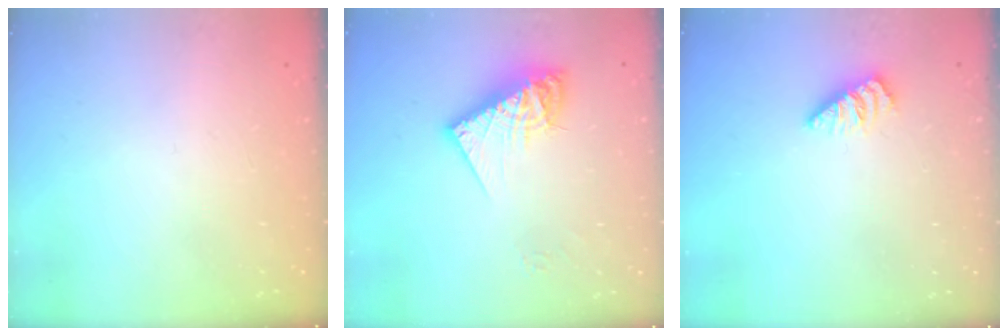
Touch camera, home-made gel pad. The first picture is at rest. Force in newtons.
{"total": 13.0, "press": 13.0, "slide": 1.0}
{"total": 0.0}